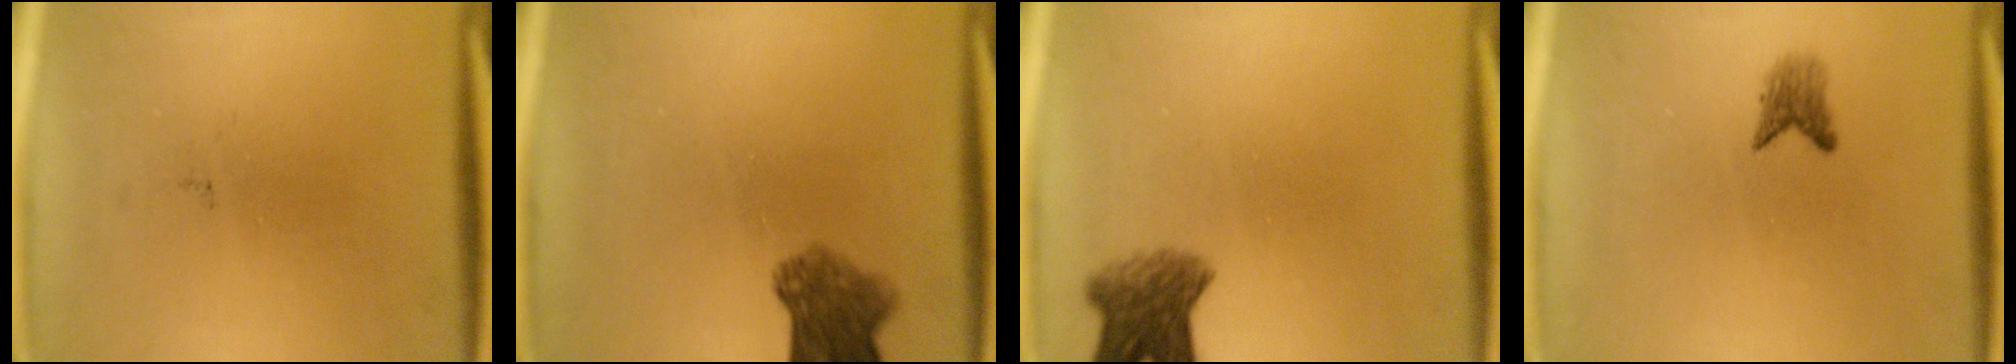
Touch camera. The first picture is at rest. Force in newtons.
{"total": 6.2}
{"total": 5.5}
{"total": 1.8}